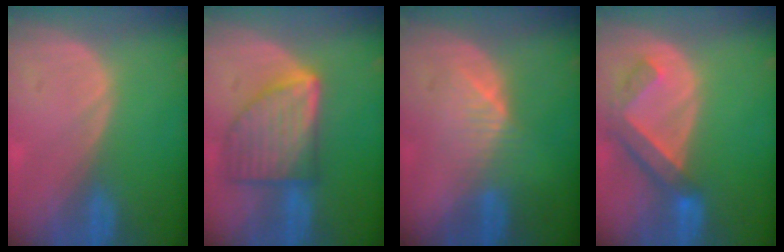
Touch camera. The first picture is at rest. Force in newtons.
{"total": 9.1, "press": 9.1, "slide": 0.4}
{"total": 4.1, "press": 4.0, "slide": 0.9}
{"total": 6.4, "press": 5.8, "slide": 2.7}